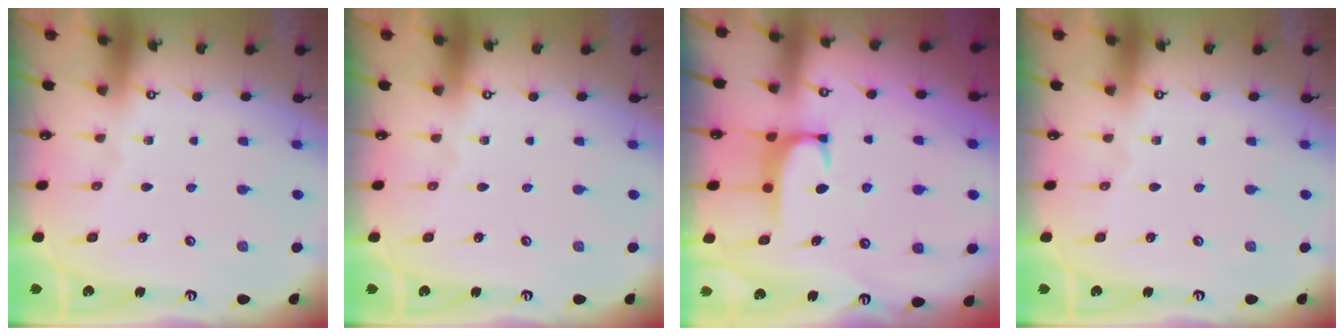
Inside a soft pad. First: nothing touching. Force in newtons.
{"total": 0.0}
{"total": 2.0, "press": 1.9, "slide": 0.5}
{"total": 0.0}